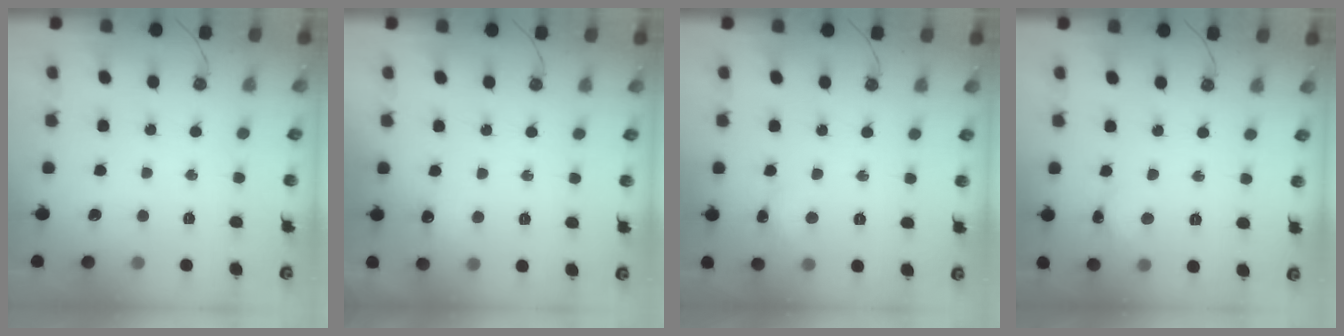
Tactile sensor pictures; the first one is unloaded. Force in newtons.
{"total": 6.0, "press": 6.0, "slide": 0.8}
{"total": 3.2, "press": 3.2, "slide": 0.6}
{"total": 3.0, "press": 3.0, "slide": 0.4}